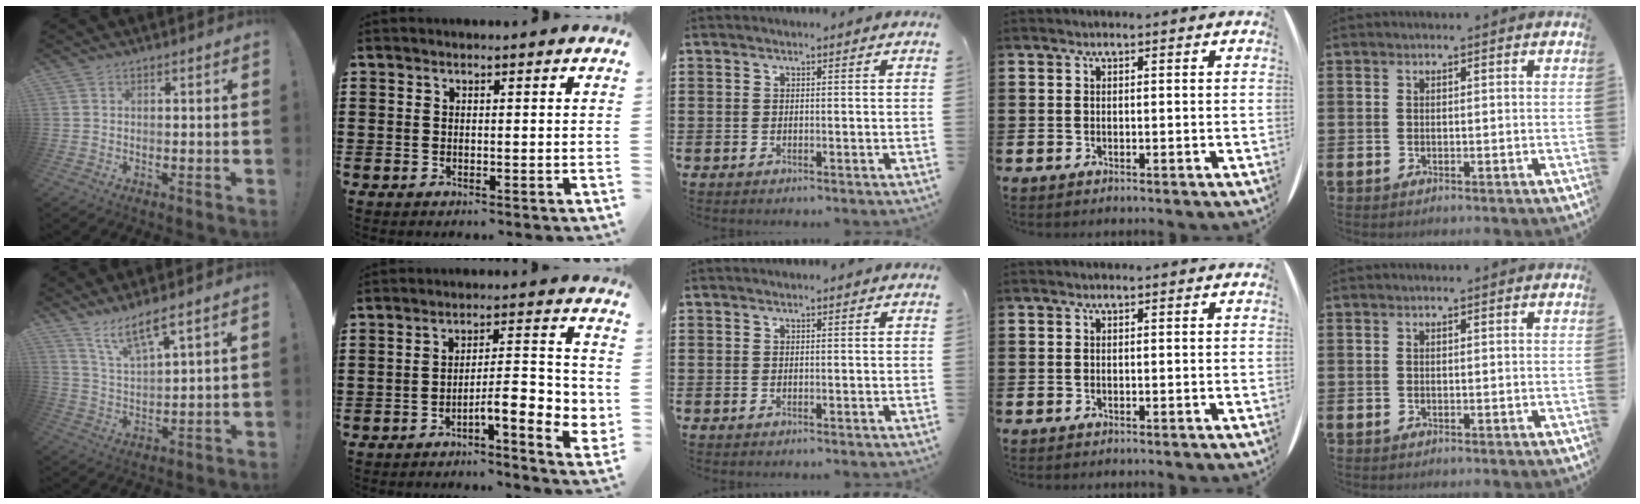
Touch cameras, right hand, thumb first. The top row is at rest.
{"thumb": {"total": 8.8, "force": [7.0, 1.3, 5.1], "torque": [-0.093, -0.040, 0.123]}, "index": {"total": 7.5, "force": [-2.9, 1.9, 6.6], "torque": [-0.092, -0.013, -0.050]}}